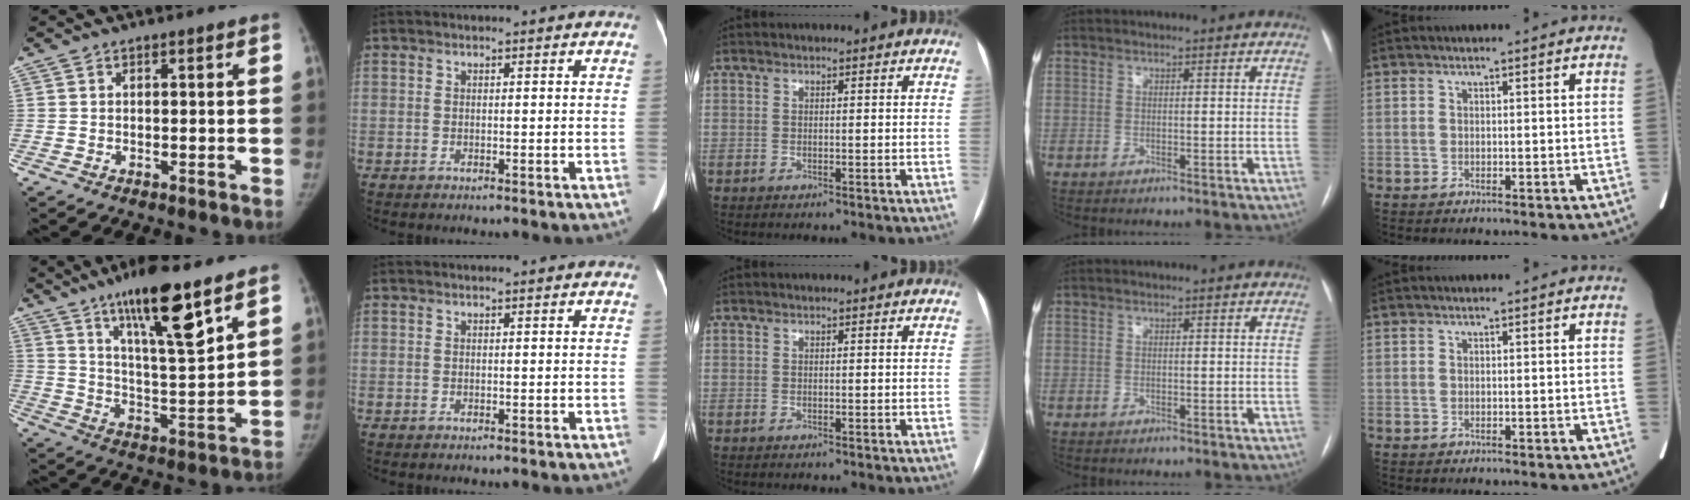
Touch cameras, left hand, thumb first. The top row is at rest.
{"thumb": {"total": 16.5, "force": [10.3, 3.0, 12.6], "torque": [-0.199, -0.059, 0.181]}}